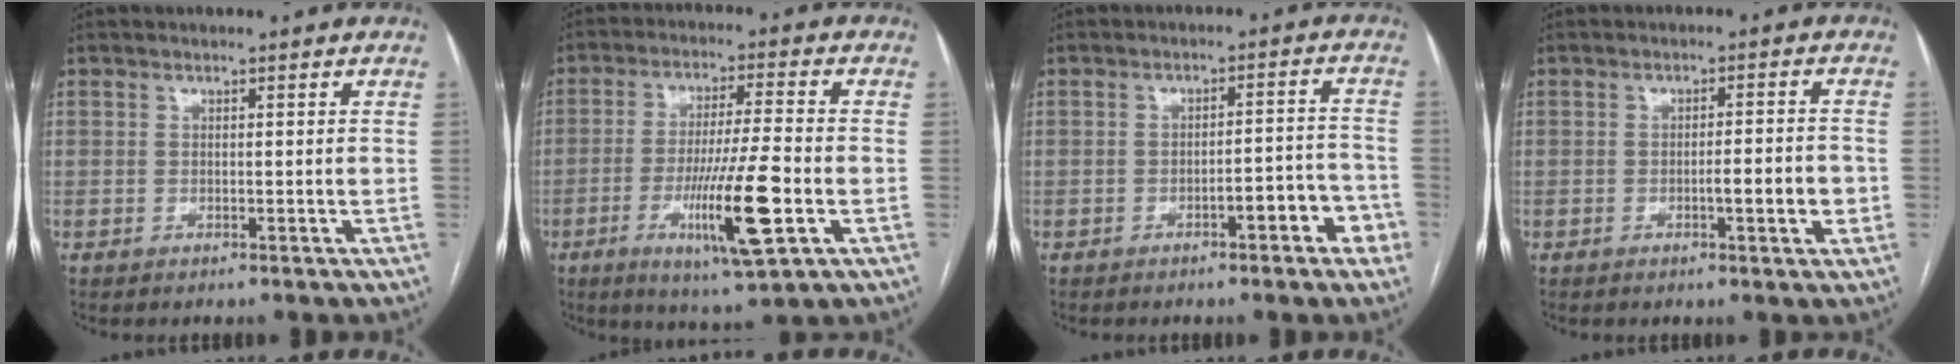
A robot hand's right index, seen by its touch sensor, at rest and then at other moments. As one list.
[{"total": 13.1, "force": [-4.2, 0.6, 12.4], "torque": [-0.227, -0.021, -0.069]}, {"total": 6.1, "force": [-3.1, 1.4, 5.0], "torque": [-0.057, 0.022, -0.040]}, {"total": 4.7, "force": [-1.3, 0.7, 4.5], "torque": [-0.066, 0.001, -0.016]}]